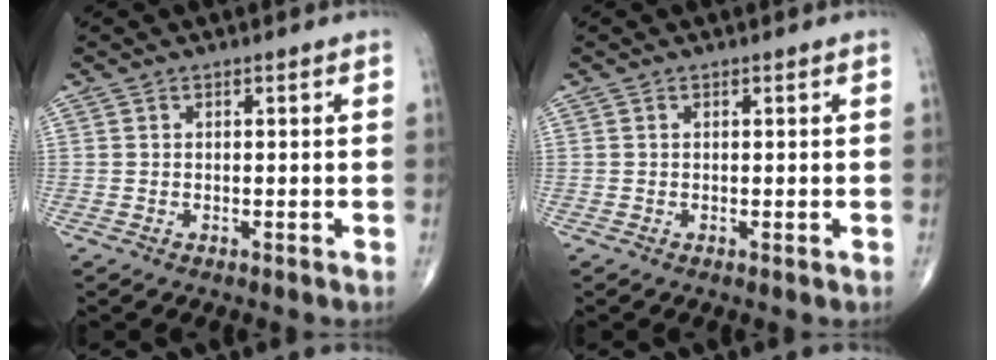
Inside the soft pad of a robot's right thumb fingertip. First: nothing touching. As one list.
[{"total": 0.0}]